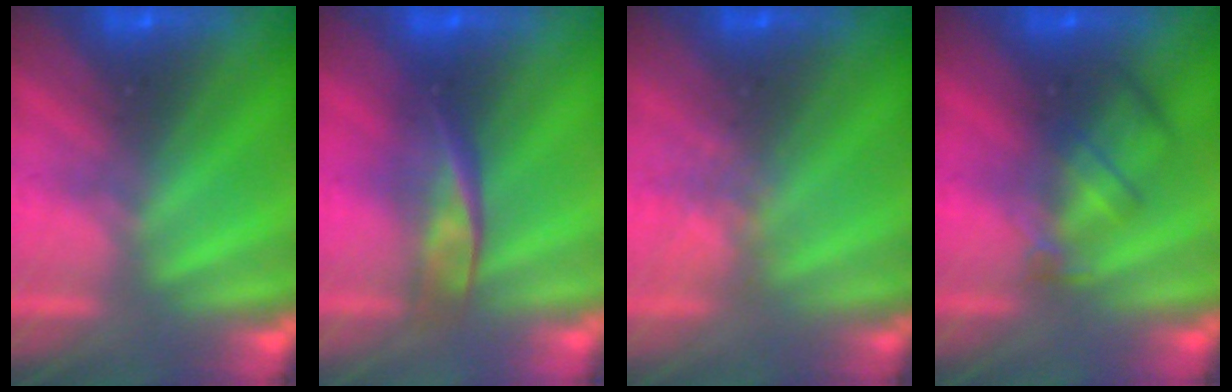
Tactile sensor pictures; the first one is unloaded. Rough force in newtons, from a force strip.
{"total": 2.3}
{"total": 2.4}
{"total": 2.4}